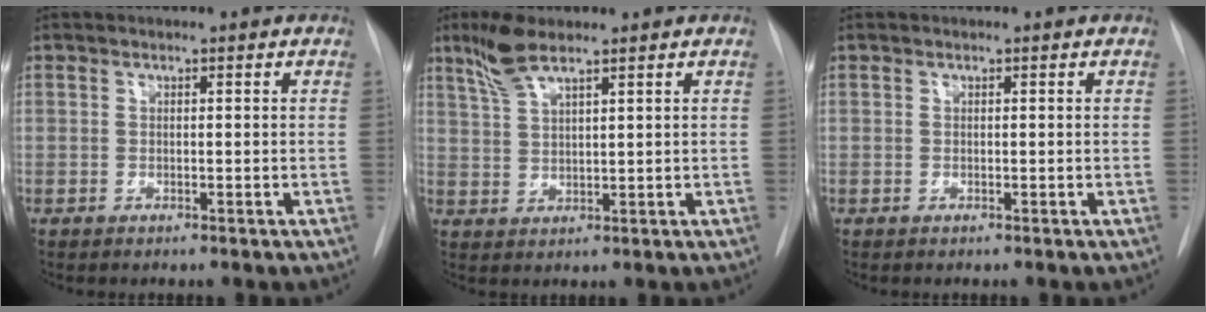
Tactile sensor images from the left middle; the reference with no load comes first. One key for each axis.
{"total": 5.5, "fx": 4.1, "fy": 0.8, "fz": 3.6, "tx": -0.081, "ty": 0.007, "tz": 0.083}
{"total": 0.0}